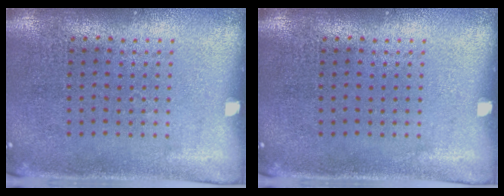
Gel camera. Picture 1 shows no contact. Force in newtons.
{"total": 0.0}